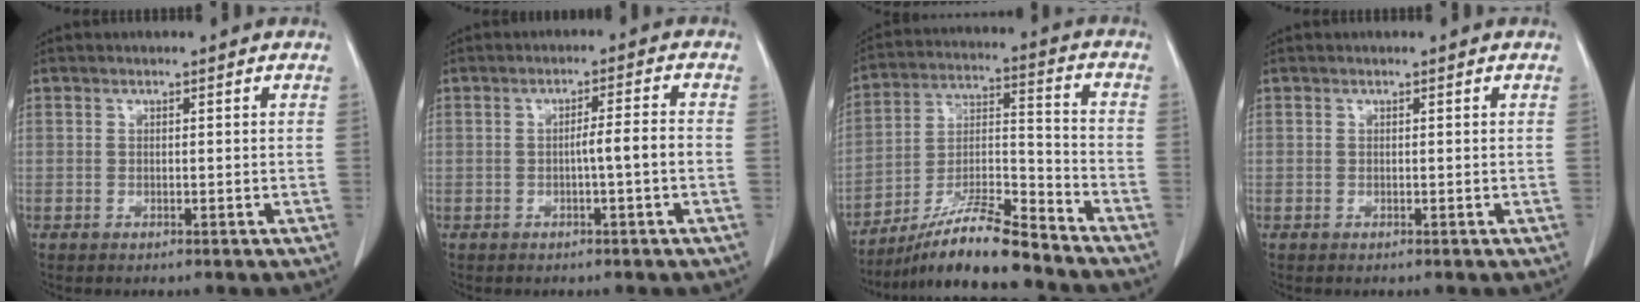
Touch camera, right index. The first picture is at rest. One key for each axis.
{"total": 3.5, "fx": -0.9, "fy": -0.3, "fz": 3.4, "tx": -0.052, "ty": 0.006, "tz": -0.015}
{"total": 13.7, "fx": -11.7, "fy": 1.0, "fz": 7.0, "tx": -0.127, "ty": 0.004, "tz": -0.208}
{"total": 0.0}